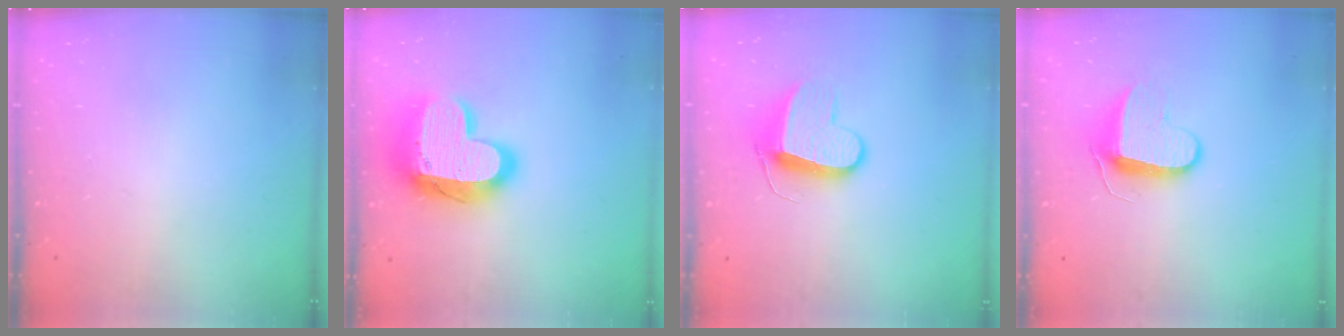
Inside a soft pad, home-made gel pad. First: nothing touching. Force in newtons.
{"total": 20.0, "press": 20.0, "slide": 1.6}
{"total": 9.8, "press": 9.8, "slide": 0.3}
{"total": 9.0, "press": 8.9, "slide": 0.7}